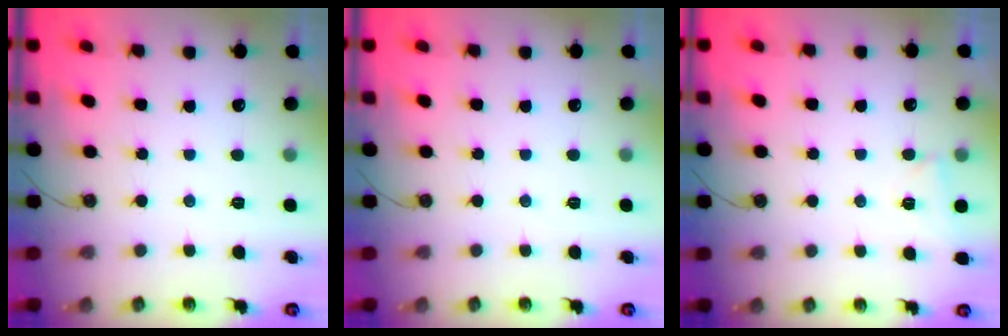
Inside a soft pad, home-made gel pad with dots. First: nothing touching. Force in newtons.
{"total": 0.0}
{"total": 2.8, "press": 2.7, "slide": 0.6}